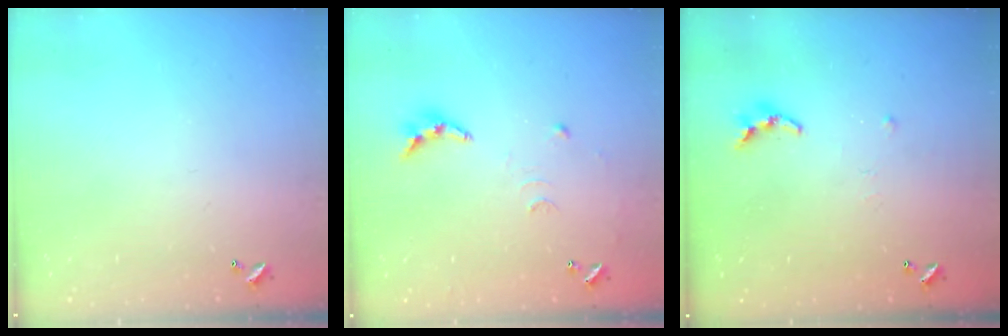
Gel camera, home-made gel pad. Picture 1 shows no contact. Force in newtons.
{"total": 9.0, "press": 9.0, "slide": 0.5}
{"total": 6.8, "press": 6.7, "slide": 0.5}